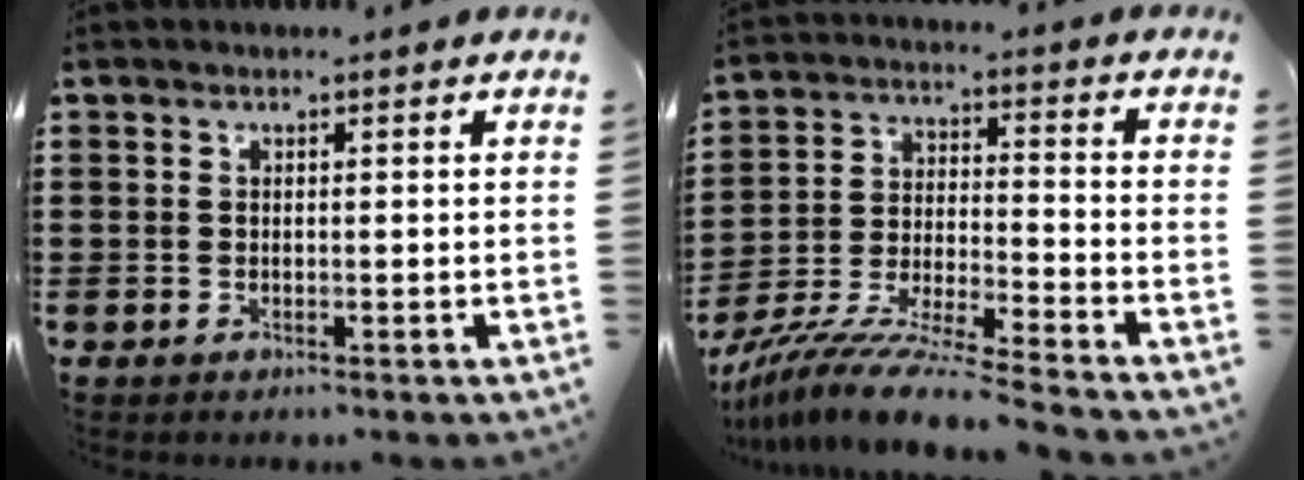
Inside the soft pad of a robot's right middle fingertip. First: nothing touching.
{"total": 10.2, "force": [-9.5, -0.5, 3.6], "torque": [-0.064, 0.004, -0.188]}